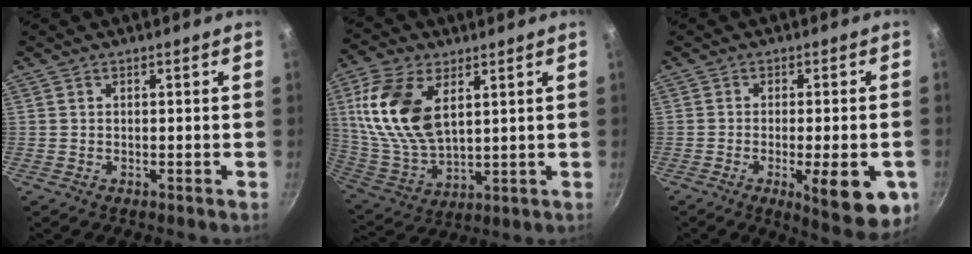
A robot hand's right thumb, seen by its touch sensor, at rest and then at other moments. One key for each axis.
{"total": 17.4, "fx": 5.5, "fy": 9.8, "fz": 13.3, "tx": -0.256, "ty": -0.017, "tz": 0.118}
{"total": 13.1, "fx": -4.3, "fy": 3.8, "fz": 11.7, "tx": -0.138, "ty": 0.003, "tz": -0.052}